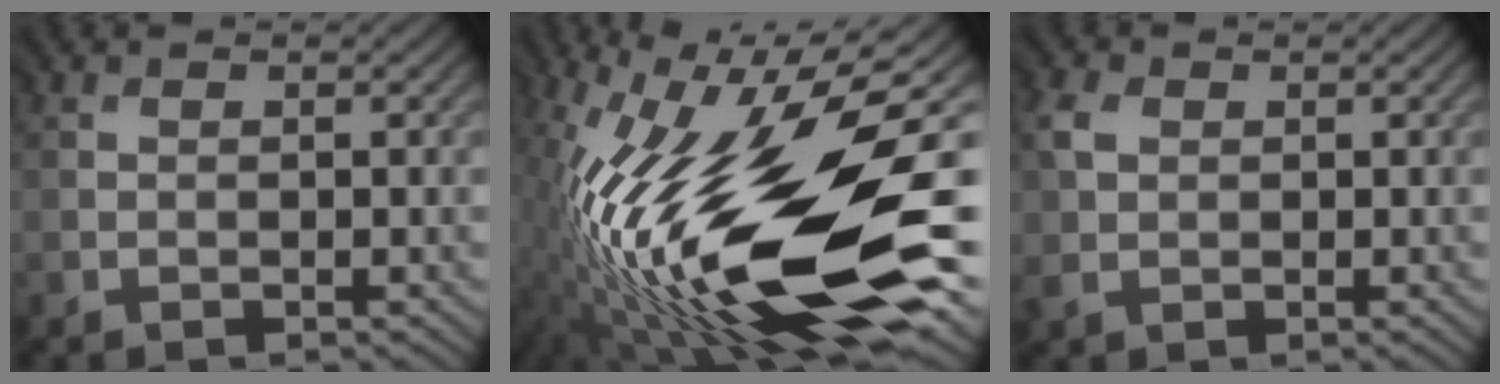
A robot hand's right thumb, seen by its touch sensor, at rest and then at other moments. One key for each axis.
{"total": 21.7, "fx": -4.7, "fy": 7.6, "fz": 19.7, "tx": -0.387, "ty": -0.013, "tz": -0.092}
{"total": 2.9, "fx": 1.0, "fy": 2.4, "fz": 1.4, "tx": -0.048, "ty": 0.007, "tz": 0.019}